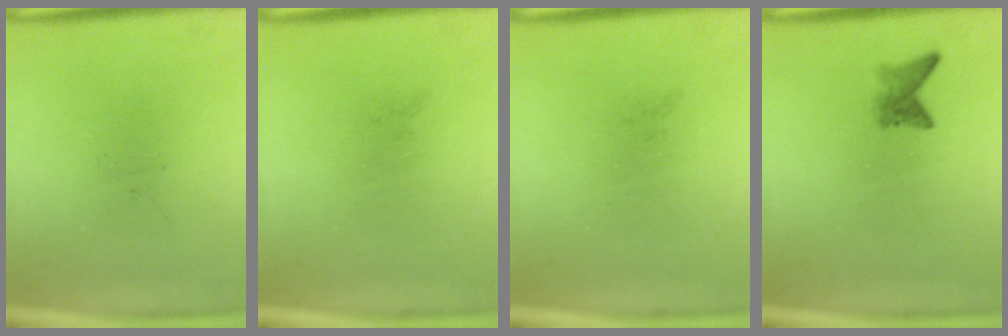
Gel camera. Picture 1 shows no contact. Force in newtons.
{"total": 0.0}
{"total": 0.0}
{"total": 1.9}